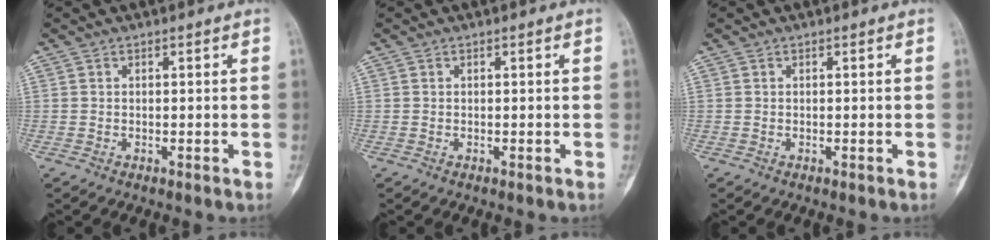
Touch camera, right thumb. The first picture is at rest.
{"total": 0.0}
{"total": 0.0}